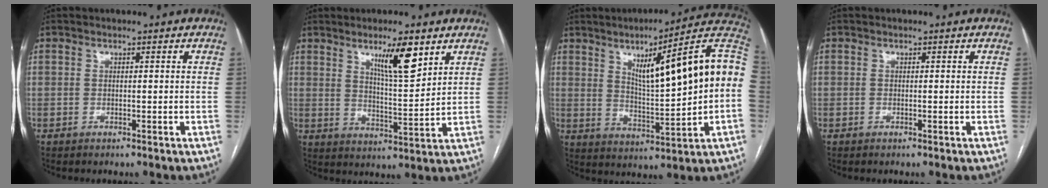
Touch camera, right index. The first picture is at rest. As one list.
[{"total": 8.0, "force": [4.8, 0.7, 6.4], "torque": [-0.110, -0.010, 0.082]}, {"total": 18.7, "force": [3.2, 1.4, 18.4], "torque": [-0.260, 0.022, 0.043]}, {"total": 0.0}]